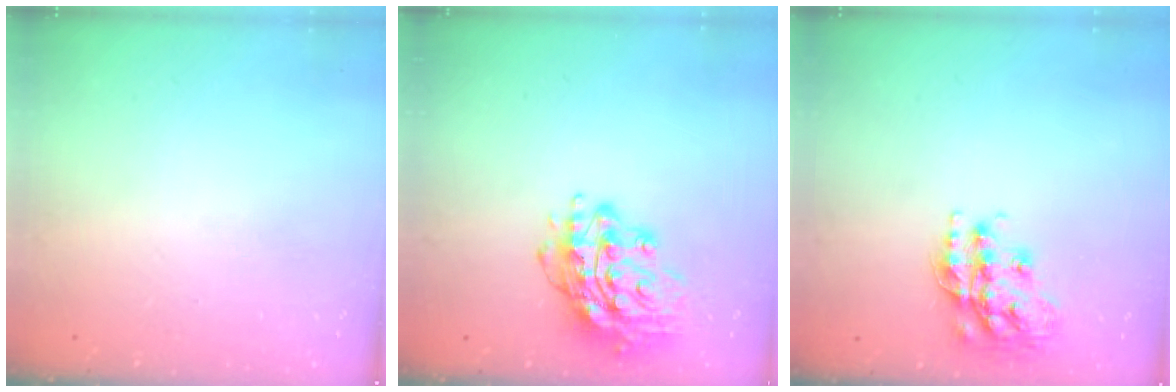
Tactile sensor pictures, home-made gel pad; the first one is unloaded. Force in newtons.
{"total": 15.5, "press": 15.5, "slide": 1.5}
{"total": 15.2, "press": 15.2, "slide": 0.8}